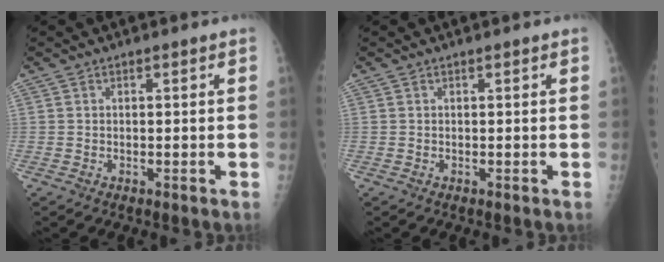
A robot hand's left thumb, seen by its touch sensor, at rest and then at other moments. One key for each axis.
{"total": 0.0}